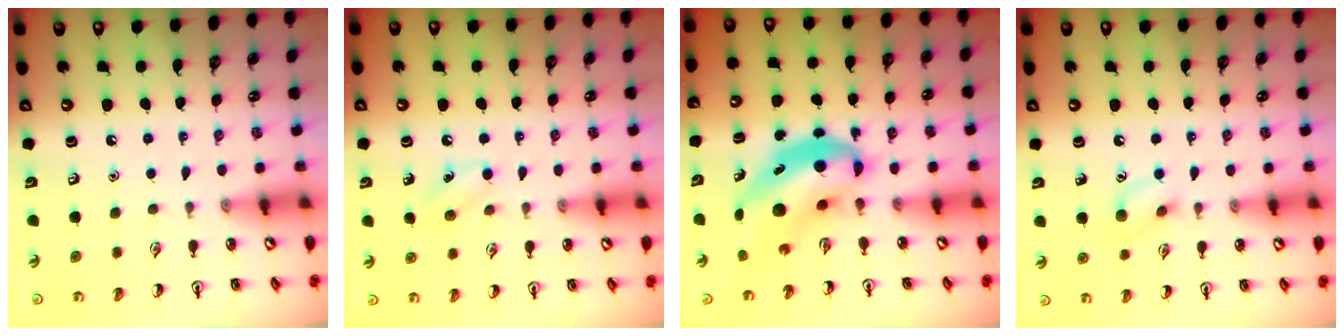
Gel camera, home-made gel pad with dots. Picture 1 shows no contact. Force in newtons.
{"total": 7.2, "press": 7.0, "slide": 1.8}
{"total": 8.0, "press": 7.8, "slide": 2.1}
{"total": 7.7, "press": 7.6, "slide": 1.0}